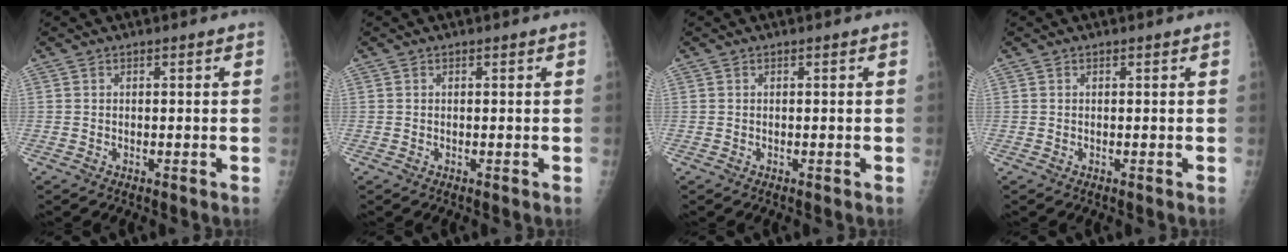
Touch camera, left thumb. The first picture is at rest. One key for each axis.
{"total": 0.0}
{"total": 0.0}
{"total": 0.0}